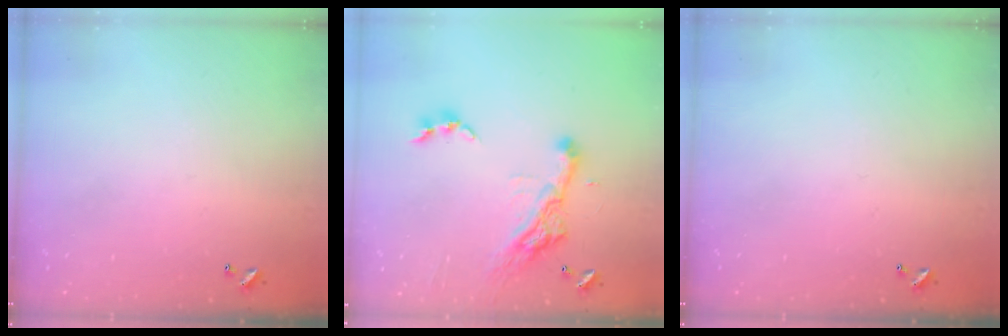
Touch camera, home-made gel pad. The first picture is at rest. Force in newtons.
{"total": 11.0, "press": 10.9, "slide": 1.4}
{"total": 0.0}